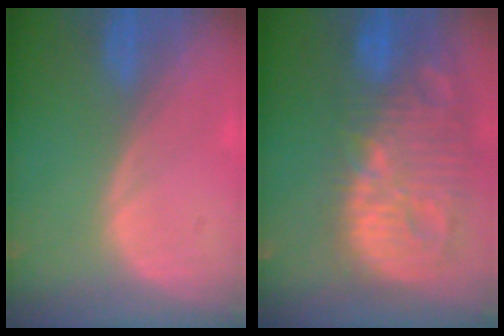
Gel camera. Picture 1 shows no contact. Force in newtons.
{"total": 14.4, "press": 12.5, "slide": 7.2}